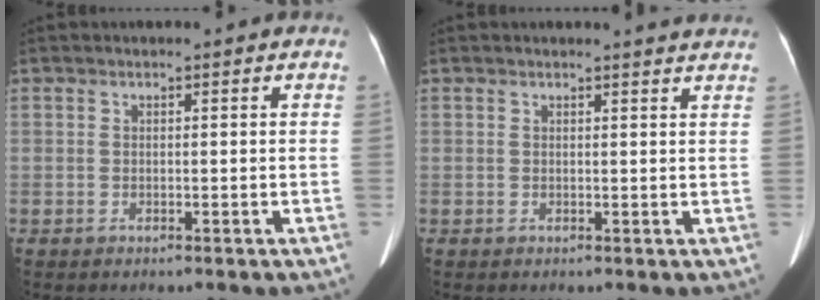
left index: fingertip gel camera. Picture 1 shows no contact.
{"total": 3.9, "force": [3.8, -0.1, 0.9], "torque": [-0.015, -0.004, 0.029]}